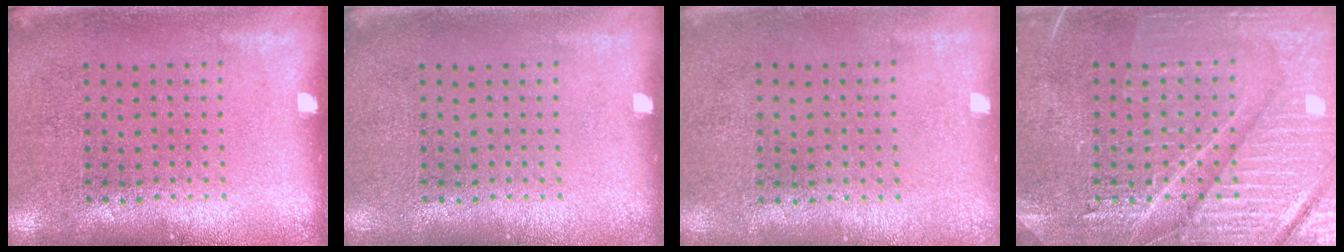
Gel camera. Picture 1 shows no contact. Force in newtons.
{"total": 0.0}
{"total": 0.0}
{"total": 4.4, "press": 4.3, "slide": 0.6}